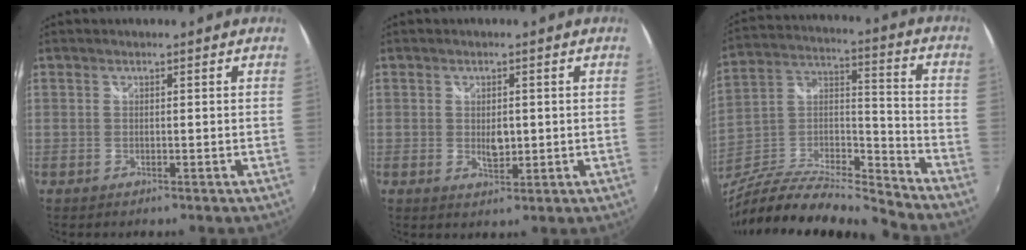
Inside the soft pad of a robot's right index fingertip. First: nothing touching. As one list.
[{"total": 3.3, "force": [0.0, 1.9, 2.6], "torque": [-0.040, -0.004, 0.002]}, {"total": 17.6, "force": [-15.4, 1.8, 8.3], "torque": [-0.163, -0.001, -0.286]}]